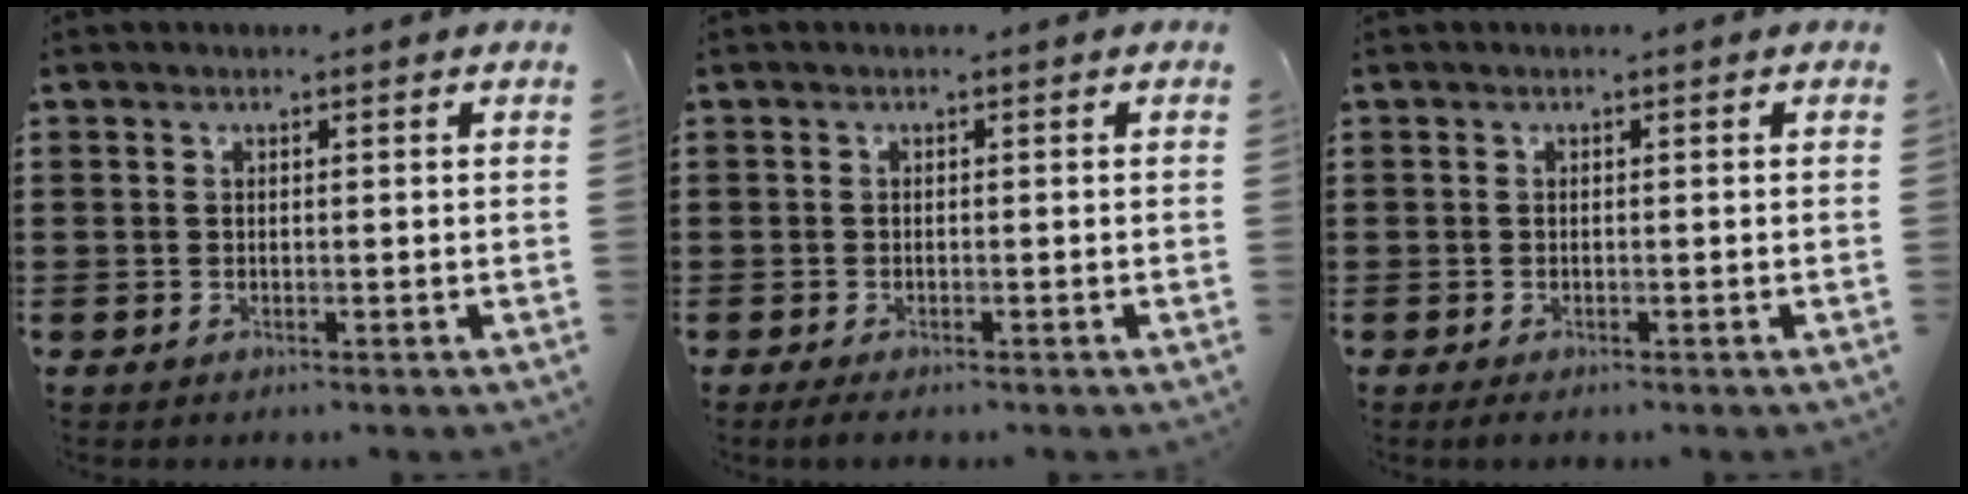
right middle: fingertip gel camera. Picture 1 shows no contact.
{"total": 0.9, "force": [-0.8, 0.1, 0.5], "torque": [-0.010, -0.005, -0.014]}
{"total": 0.6, "force": [-0.5, 0.1, 0.3], "torque": [-0.007, -0.006, -0.008]}